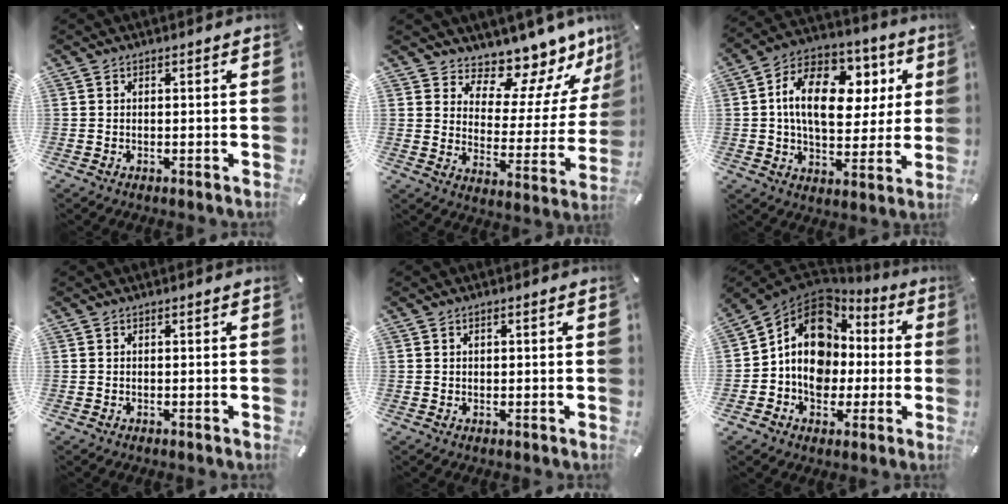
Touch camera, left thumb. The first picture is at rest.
{"total": 10.4, "force": [9.5, 4.0, 1.2], "torque": [-0.026, -0.107, 0.162]}
{"total": 19.0, "force": [4.6, 12.2, 13.8], "torque": [-0.229, -0.005, 0.078]}
{"total": 0.0}
{"total": 0.8, "force": [0.3, 0.6, 0.5], "torque": [-0.011, 0.004, 0.005]}
{"total": 14.7, "force": [0.3, 12.2, 8.2], "torque": [-0.151, -0.001, 0.007]}